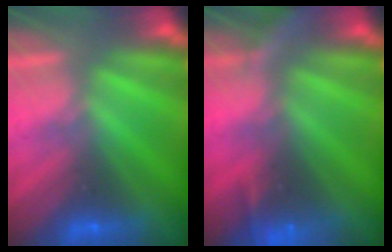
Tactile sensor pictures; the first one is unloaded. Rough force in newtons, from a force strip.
{"total": 5.8}